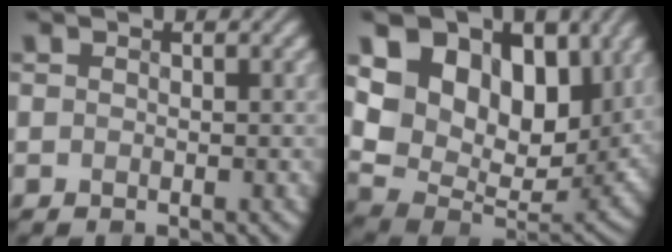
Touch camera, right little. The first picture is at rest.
{"total": 13.3, "force": [5.8, 8.5, 8.3], "torque": [-0.165, 0.007, 0.087]}